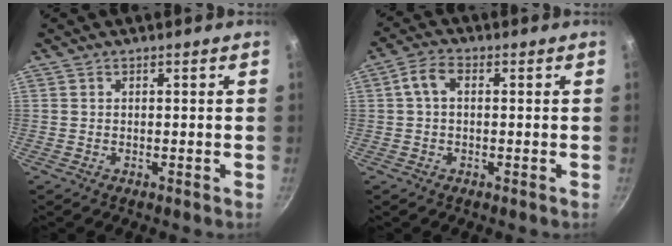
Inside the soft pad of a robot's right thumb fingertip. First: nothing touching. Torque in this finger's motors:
{"motor_torque": [-0.41, 0.75, 0.59, -0.12, 0.03]}